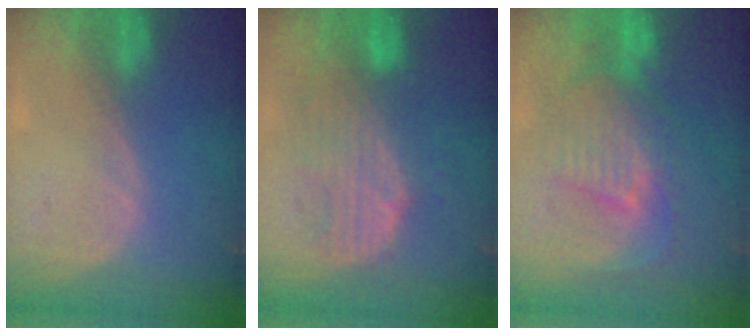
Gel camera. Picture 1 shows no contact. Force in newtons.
{"total": 9.2, "press": 8.4, "slide": 3.7}
{"total": 10.2, "press": 9.2, "slide": 4.4}